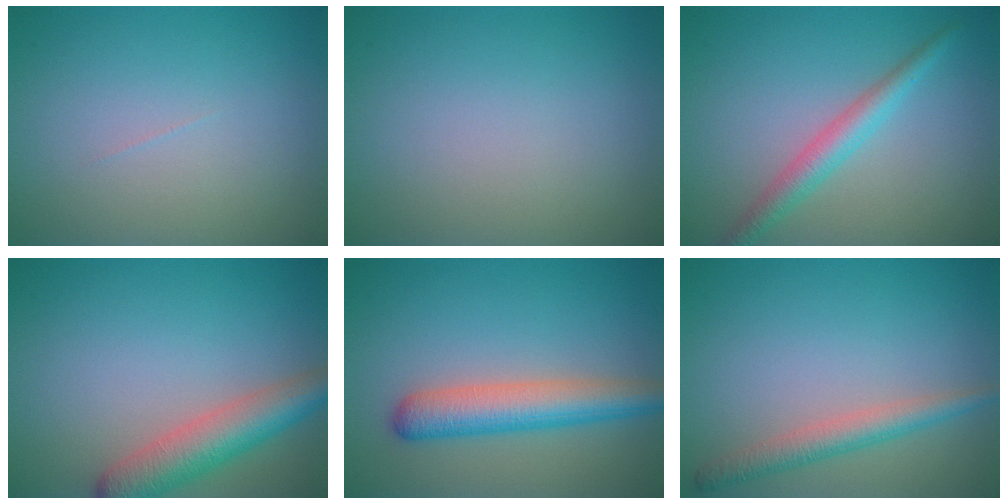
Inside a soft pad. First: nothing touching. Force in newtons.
{"total": 0.0}
{"total": 2.9, "press": 2.9, "slide": 0.0}
{"total": 5.3, "press": 5.3, "slide": 0.3}
{"total": 5.1, "press": 5.1, "slide": 0.2}
{"total": 2.8, "press": 2.8, "slide": 0.2}